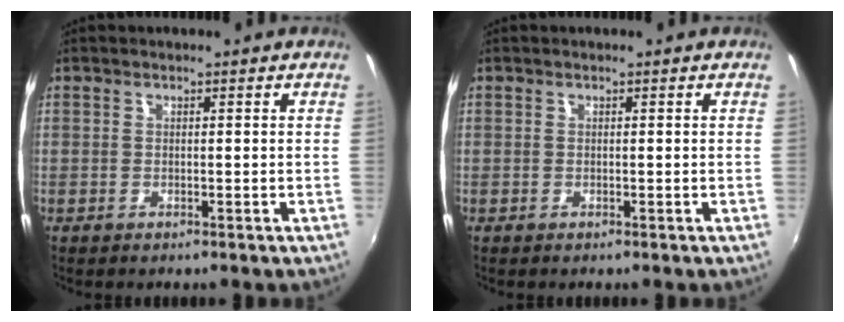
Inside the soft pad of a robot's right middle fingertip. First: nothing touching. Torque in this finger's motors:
{"motor_torque": [-0.02, -0.24, 0.02, 0.00]}